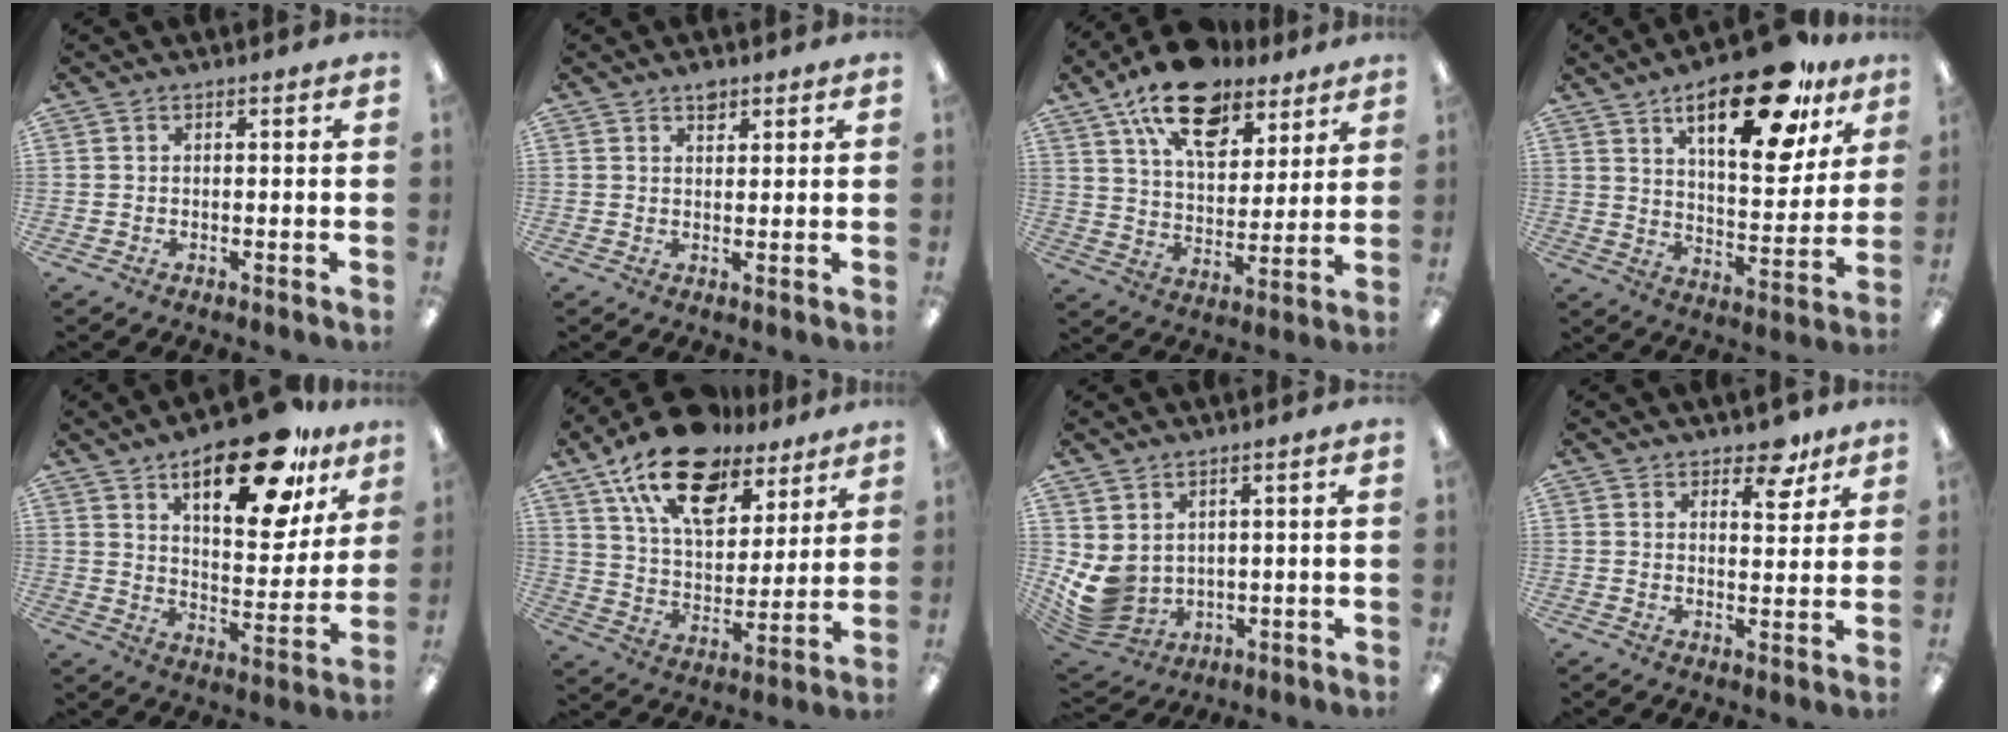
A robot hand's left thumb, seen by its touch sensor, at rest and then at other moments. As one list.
[{"total": 2.6, "force": [1.9, 1.4, 1.2], "torque": [-0.005, -0.008, 0.030]}, {"total": 18.2, "force": [12.6, 9.2, 9.5], "torque": [-0.161, -0.060, 0.223]}, {"total": 22.1, "force": [14.1, 8.0, 15.0], "torque": [-0.221, -0.076, 0.225]}, {"total": 22.0, "force": [14.3, 8.5, 14.4], "torque": [-0.204, -0.079, 0.229]}, {"total": 20.3, "force": [13.5, 10.5, 11.0], "torque": [-0.190, -0.071, 0.240]}, {"total": 7.0, "force": [1.7, 5.5, 3.9], "torque": [-0.114, -0.018, 0.039]}, {"total": 7.2, "force": [5.4, 3.3, 3.5], "torque": [-0.028, -0.030, 0.090]}]